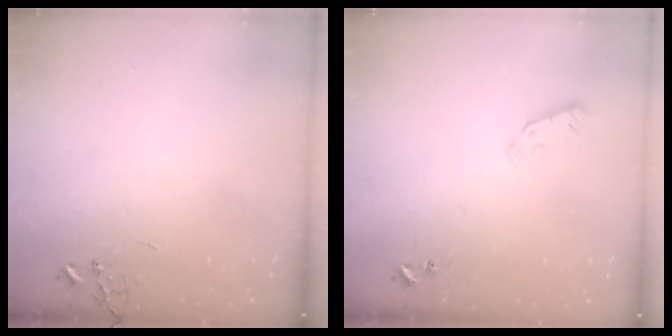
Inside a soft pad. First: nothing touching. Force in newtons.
{"total": 3.6, "press": 3.4, "slide": 0.9}